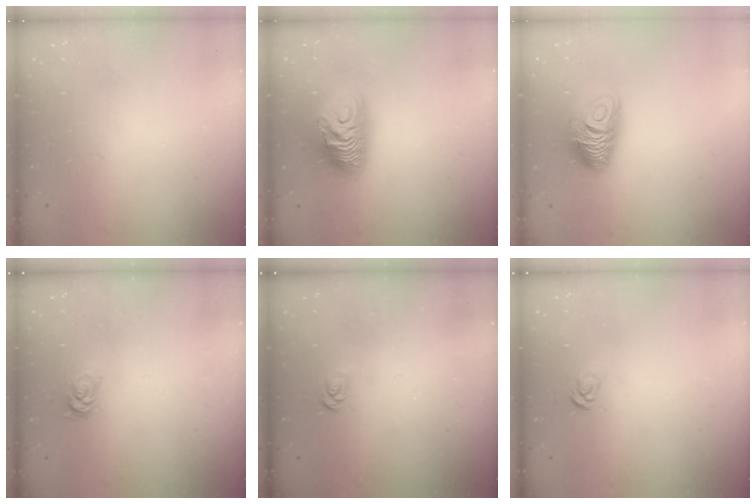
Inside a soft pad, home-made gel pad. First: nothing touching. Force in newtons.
{"total": 12.4, "press": 12.3, "slide": 0.9}
{"total": 10.0, "press": 9.9, "slide": 1.1}
{"total": 2.6, "press": 2.6, "slide": 0.4}
{"total": 2.6, "press": 2.6, "slide": 0.4}
{"total": 3.8, "press": 3.7, "slide": 0.4}